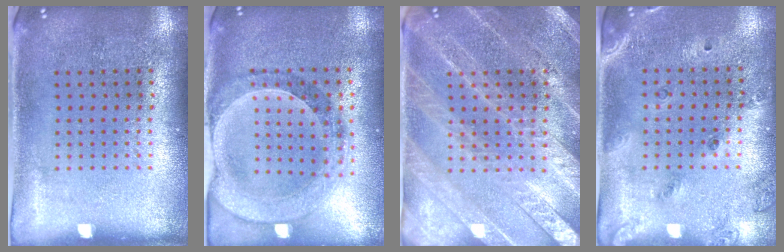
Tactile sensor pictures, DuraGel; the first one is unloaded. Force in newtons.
{"total": 1.5, "press": 1.5, "slide": 0.3}
{"total": 3.4, "press": 3.3, "slide": 1.0}
{"total": 1.5, "press": 1.3, "slide": 0.7}